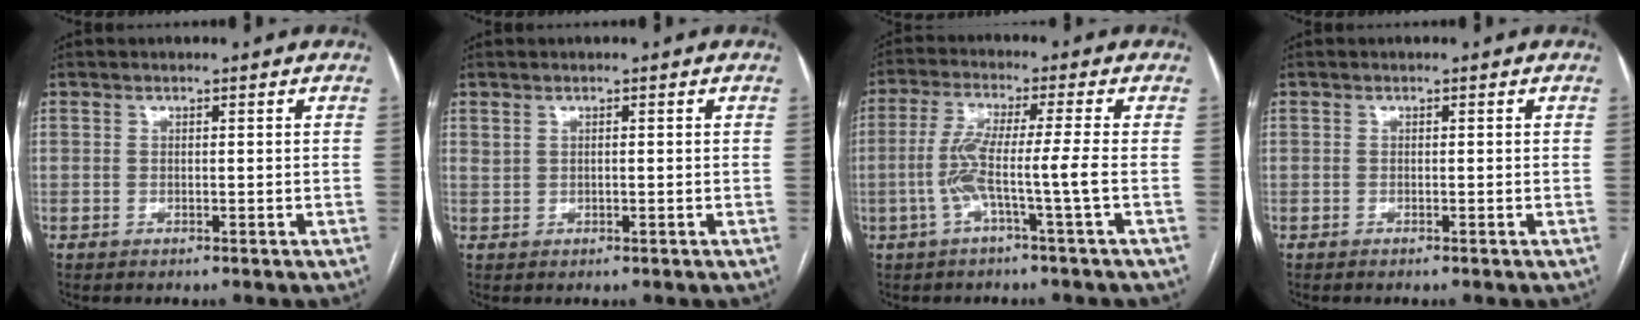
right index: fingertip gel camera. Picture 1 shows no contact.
{"total": 1.0, "force": [0.6, 0.4, 0.7], "torque": [-0.020, 0.005, 0.016]}
{"total": 6.9, "force": [-1.8, -1.0, 6.6], "torque": [-0.137, 0.007, -0.036]}
{"total": 0.0}